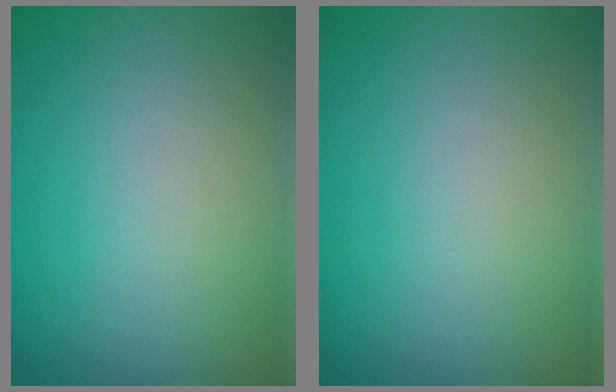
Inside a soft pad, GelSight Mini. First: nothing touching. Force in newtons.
{"total": 0.0}